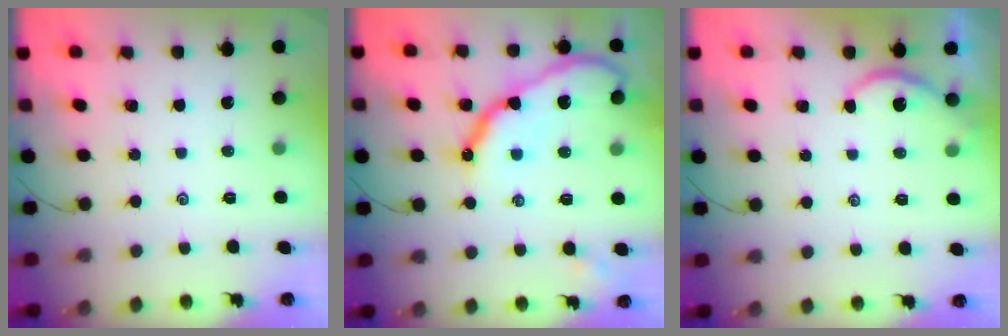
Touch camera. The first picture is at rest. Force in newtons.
{"total": 15.8, "press": 15.7, "slide": 1.3}
{"total": 5.3, "press": 5.3, "slide": 0.5}